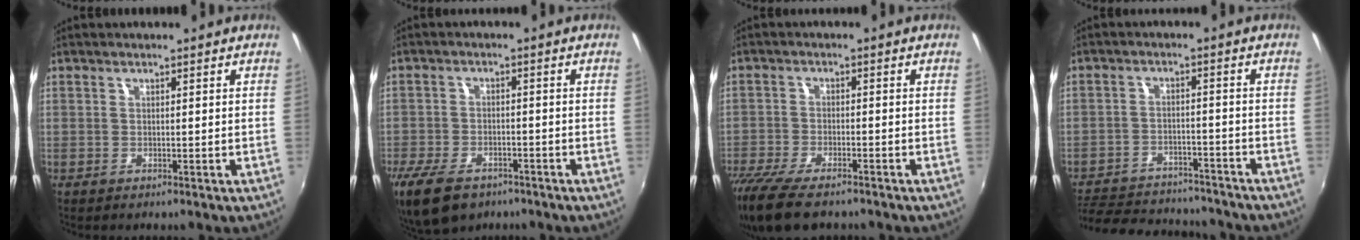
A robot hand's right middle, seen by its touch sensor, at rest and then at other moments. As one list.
[{"total": 11.5, "force": [-7.8, 5.9, 6.0], "torque": [-0.152, -0.027, -0.139]}, {"total": 13.3, "force": [-10.4, 4.1, 7.2], "torque": [-0.170, -0.049, -0.185]}, {"total": 19.4, "force": [-16.4, 7.4, 7.3], "torque": [-0.172, 0.005, -0.224]}]